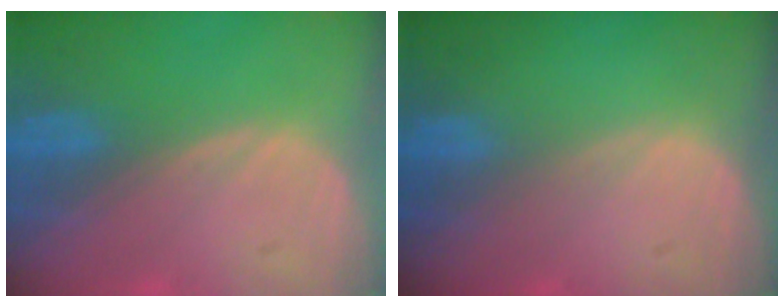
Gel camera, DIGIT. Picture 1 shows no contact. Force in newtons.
{"total": 0.0}